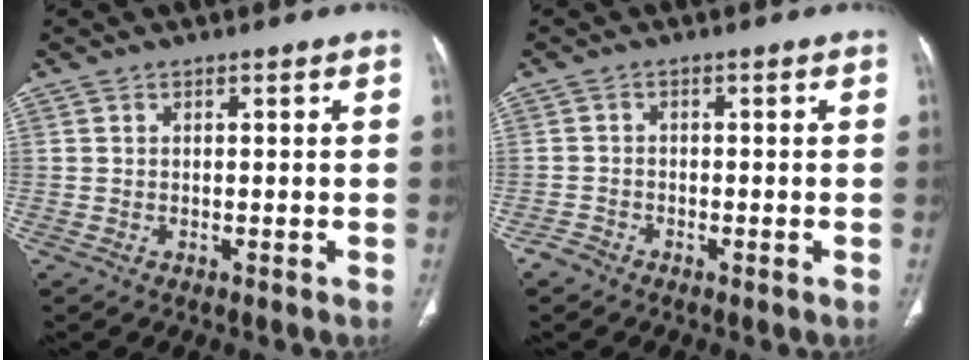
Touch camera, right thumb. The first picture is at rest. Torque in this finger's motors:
{"motor_torque": [0.83, 0.37, 0.06, -0.28, 0.02]}